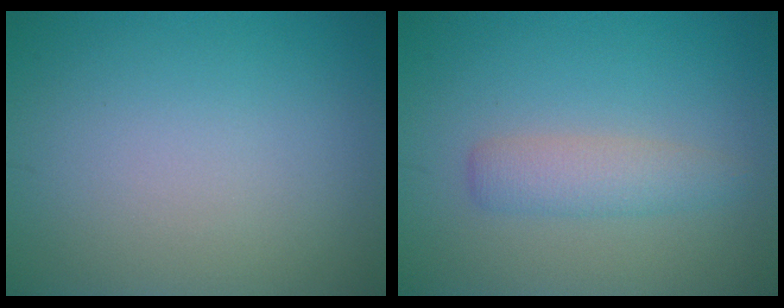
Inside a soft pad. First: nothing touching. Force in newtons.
{"total": 2.5, "press": 2.5, "slide": 0.0}